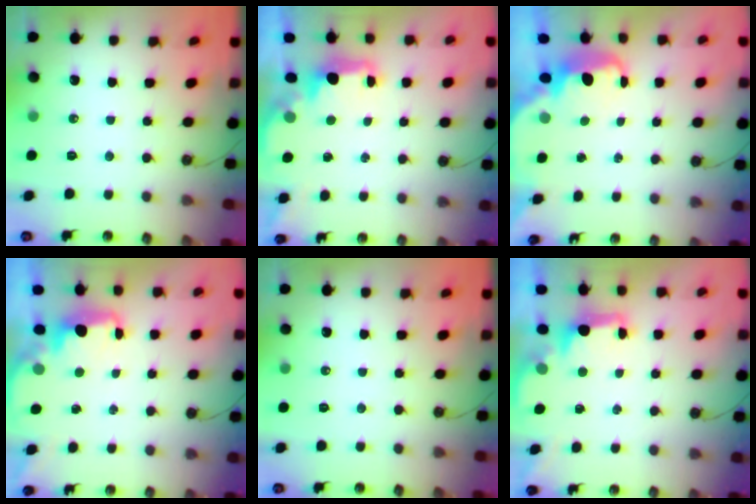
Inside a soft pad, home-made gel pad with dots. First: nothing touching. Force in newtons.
{"total": 2.2, "press": 2.0, "slide": 0.8}
{"total": 3.8, "press": 3.8, "slide": 0.4}
{"total": 2.3, "press": 2.1, "slide": 0.8}
{"total": 0.0}
{"total": 2.1, "press": 2.0, "slide": 0.8}